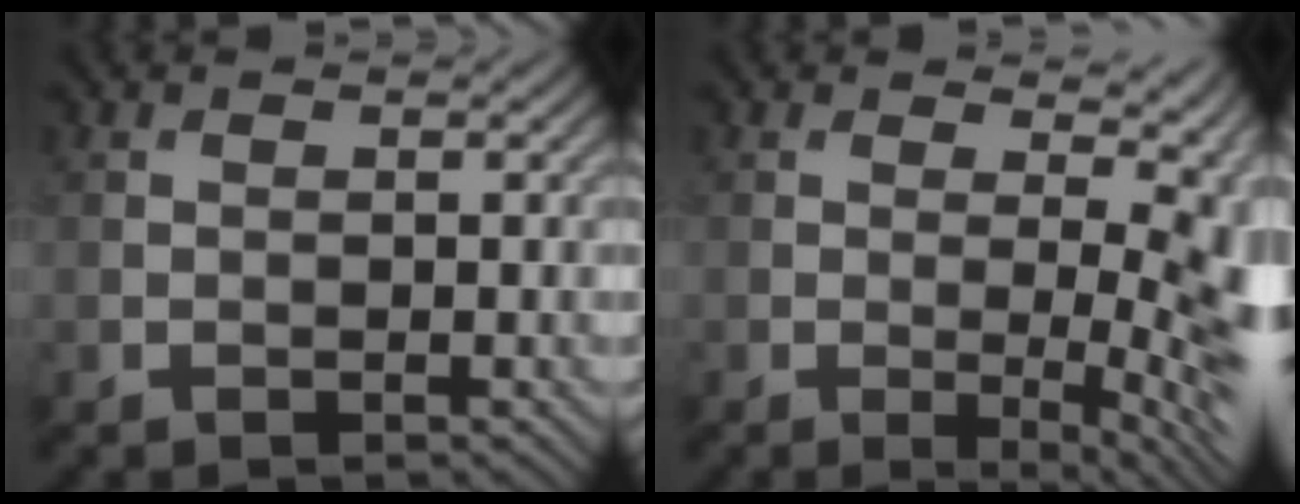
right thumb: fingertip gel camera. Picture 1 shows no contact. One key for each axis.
{"total": 11.3, "fx": 0.9, "fy": 4.2, "fz": 10.4, "tx": -0.106, "ty": 0.004, "tz": 0.022}